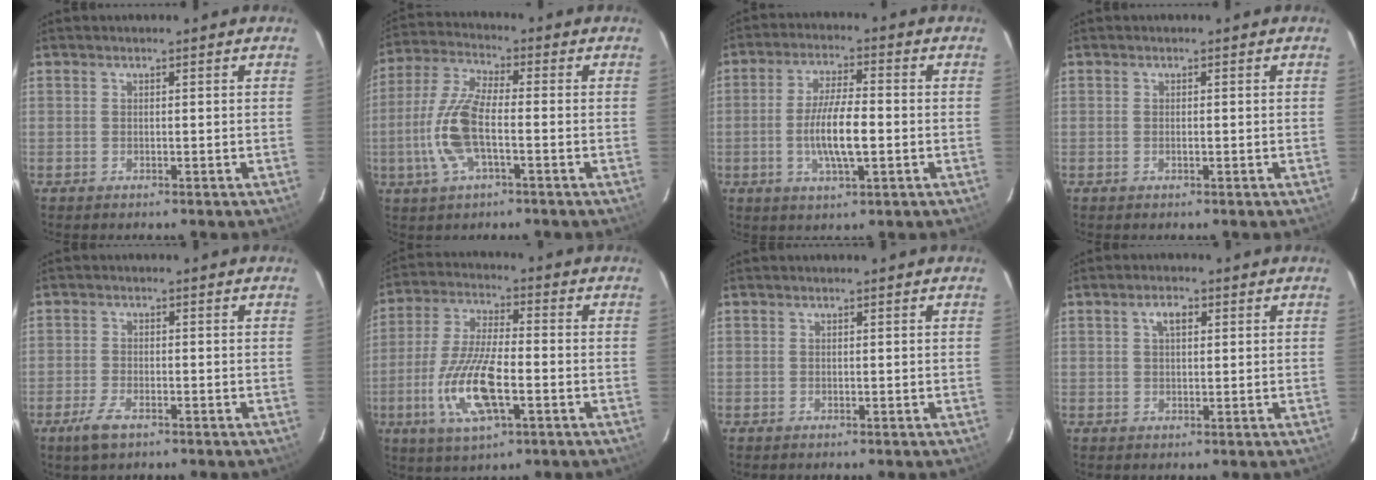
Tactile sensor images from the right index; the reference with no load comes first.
{"total": 11.5, "force": [-2.7, 3.6, 10.6], "torque": [-0.236, 0.003, -0.059]}
{"total": 9.1, "force": [-1.7, 2.2, 8.7], "torque": [-0.167, -0.001, -0.032]}
{"total": 0.6, "force": [-0.1, 0.1, 0.6], "torque": [-0.010, 0.002, -0.002]}
{"total": 4.3, "force": [-2.8, 1.6, 2.8], "torque": [-0.074, -0.006, -0.052]}
{"total": 13.9, "force": [-4.4, 4.5, 12.4], "torque": [-0.262, -0.009, -0.083]}
{"total": 0.0}
{"total": 2.9, "force": [1.1, 1.5, 2.2], "torque": [-0.040, 0.011, 0.019]}